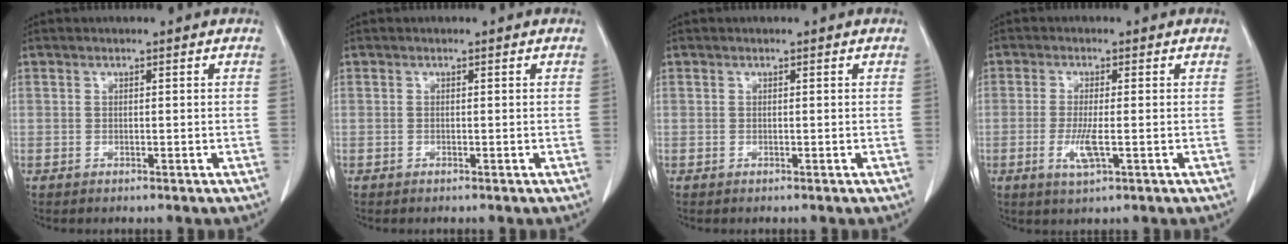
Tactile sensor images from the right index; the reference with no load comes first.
{"total": 0.0}
{"total": 0.0}
{"total": 4.0, "force": [-1.1, 0.6, 3.8], "torque": [-0.082, -0.009, -0.018]}